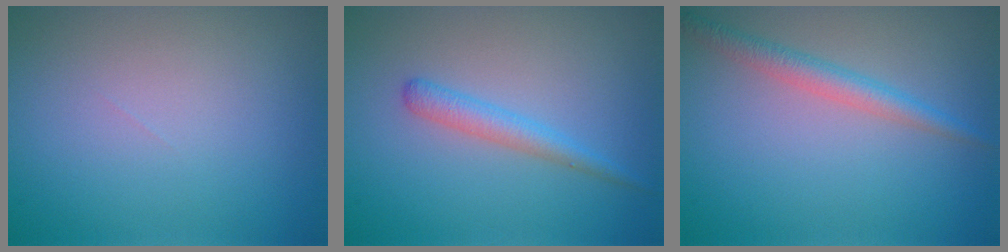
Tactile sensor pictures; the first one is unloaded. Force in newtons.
{"total": 2.1, "press": 2.1, "slide": 0.1}
{"total": 2.5, "press": 2.5, "slide": 0.1}